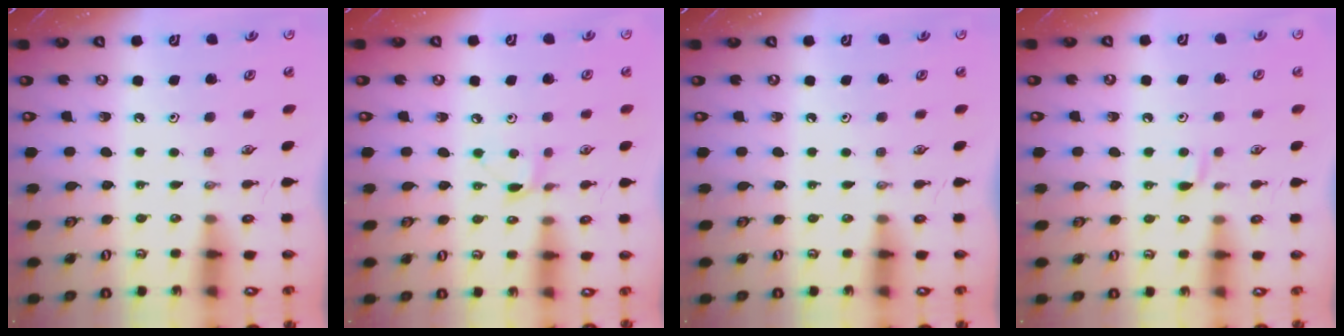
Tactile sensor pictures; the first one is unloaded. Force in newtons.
{"total": 4.3, "press": 4.3, "slide": 0.5}
{"total": 0.0}
{"total": 3.7, "press": 3.7, "slide": 0.5}